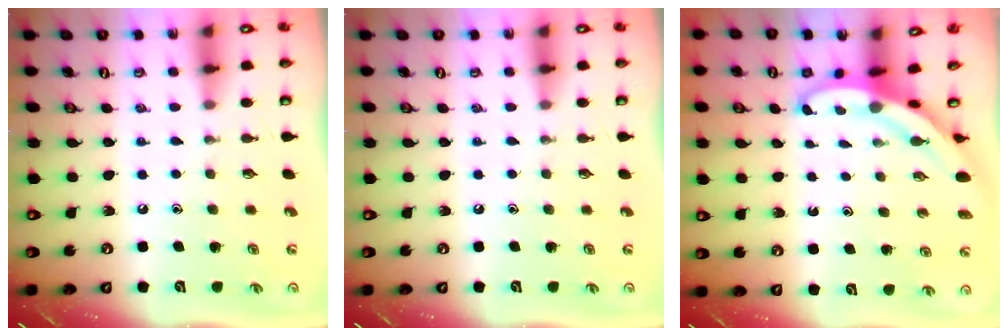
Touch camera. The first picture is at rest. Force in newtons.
{"total": 0.0}
{"total": 3.8, "press": 3.8, "slide": 0.2}